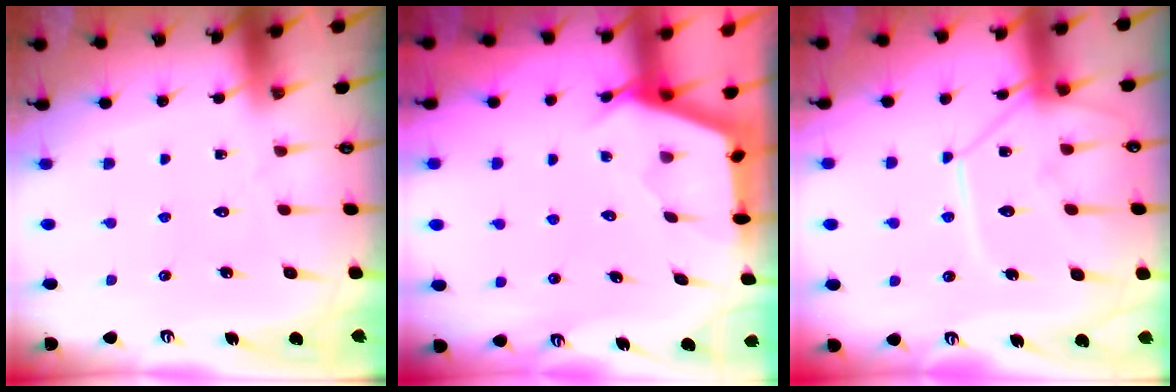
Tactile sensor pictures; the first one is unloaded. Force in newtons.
{"total": 3.0, "press": 3.0, "slide": 0.4}
{"total": 13.2, "press": 13.1, "slide": 1.2}